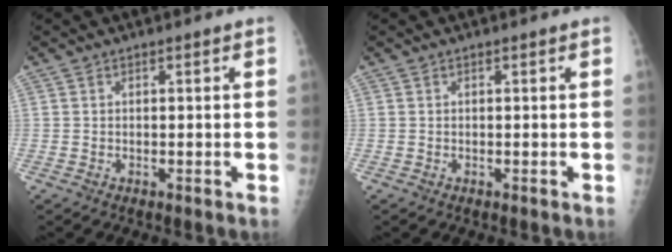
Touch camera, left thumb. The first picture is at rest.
{"total": 0.0}